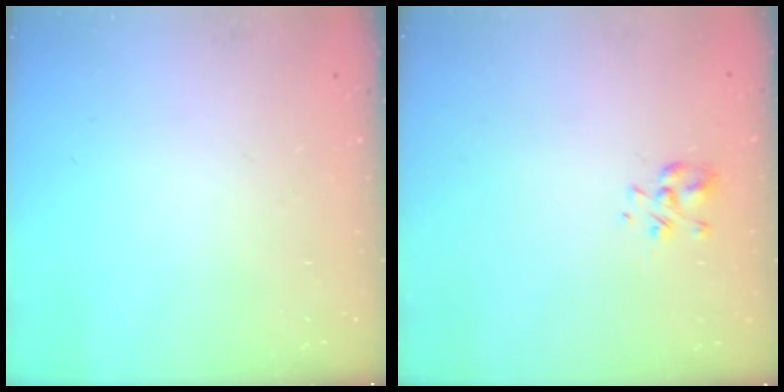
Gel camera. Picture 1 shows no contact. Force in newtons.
{"total": 4.0, "press": 3.8, "slide": 1.0}